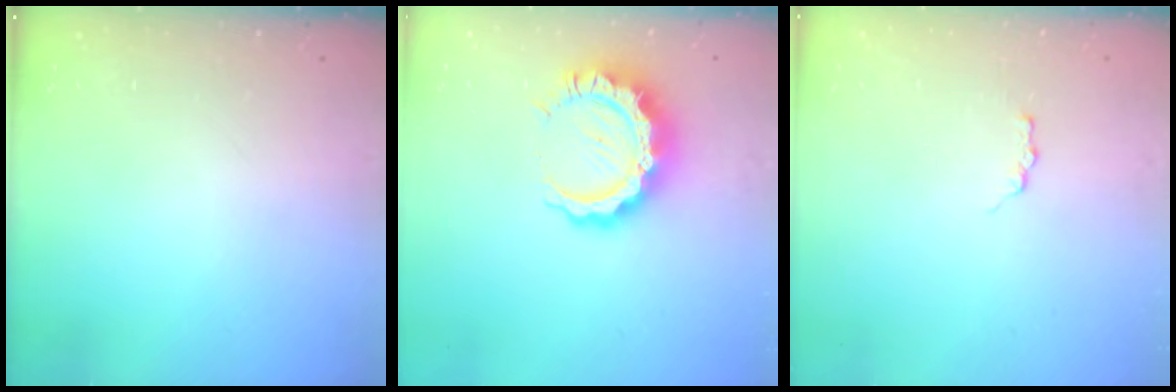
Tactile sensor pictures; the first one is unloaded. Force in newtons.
{"total": 11.0, "press": 11.0, "slide": 1.1}
{"total": 2.6, "press": 2.6, "slide": 0.4}